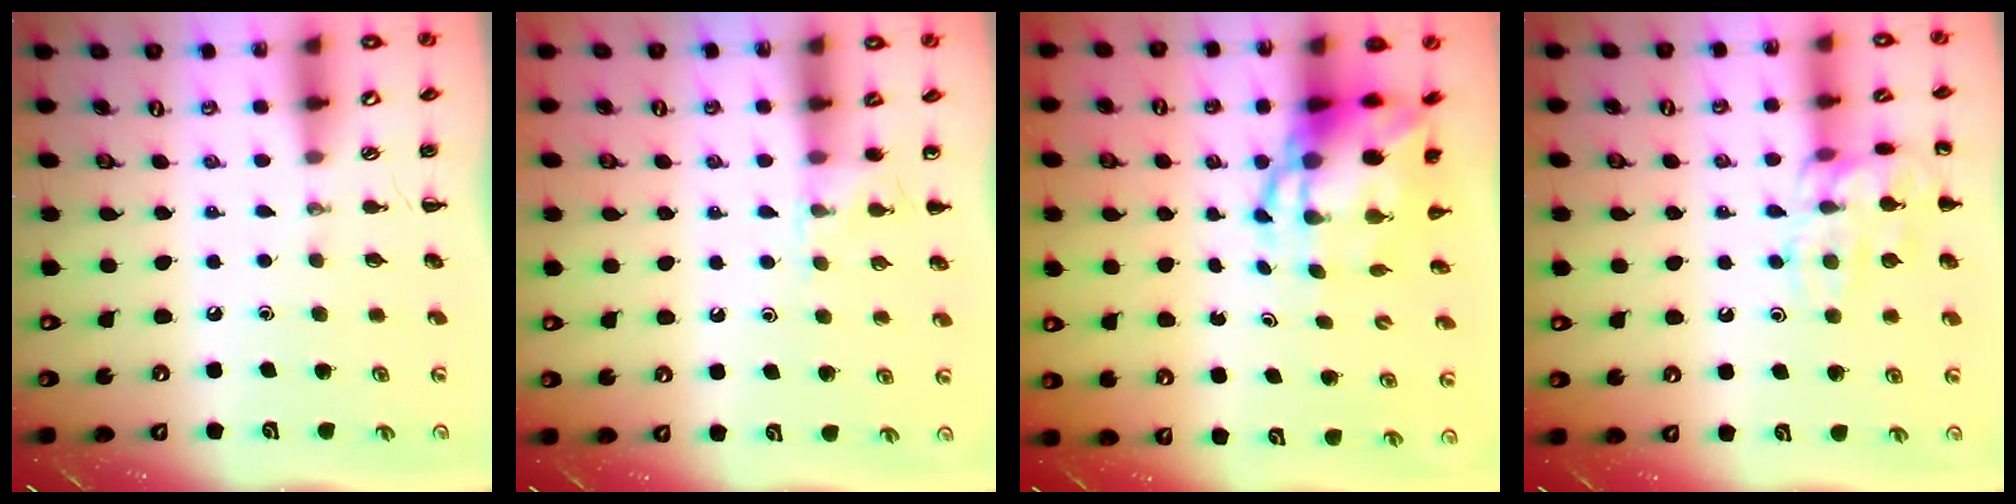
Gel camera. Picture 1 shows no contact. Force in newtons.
{"total": 7.4, "press": 7.1, "slide": 2.2}
{"total": 8.9, "press": 8.6, "slide": 2.3}
{"total": 14.7, "press": 14.7, "slide": 0.4}